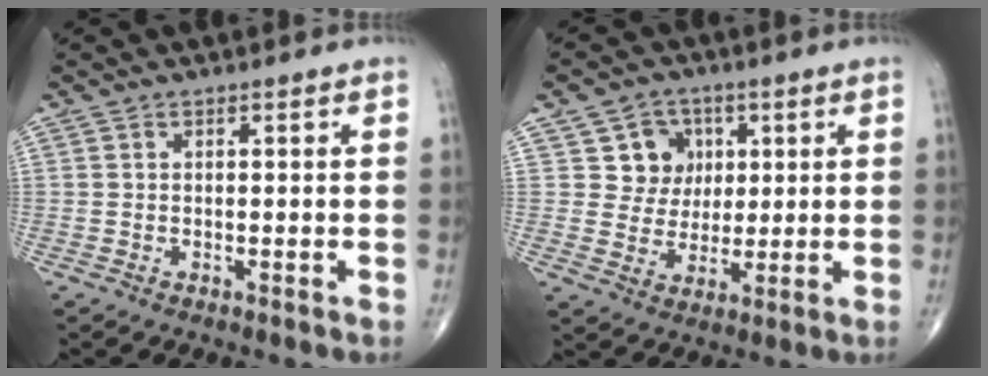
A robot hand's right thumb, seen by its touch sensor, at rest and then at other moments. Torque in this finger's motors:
{"motor_torque": [-0.39, 0.34, -0.09, -0.01, 0.01]}